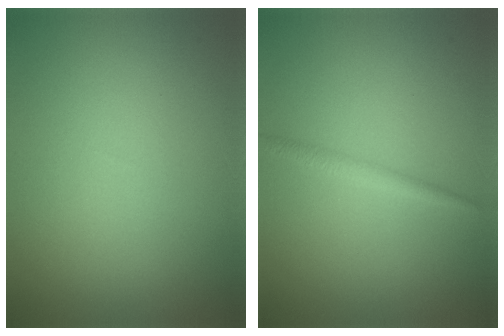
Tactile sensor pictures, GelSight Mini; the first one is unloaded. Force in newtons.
{"total": 1.1, "press": 1.1, "slide": 0.0}